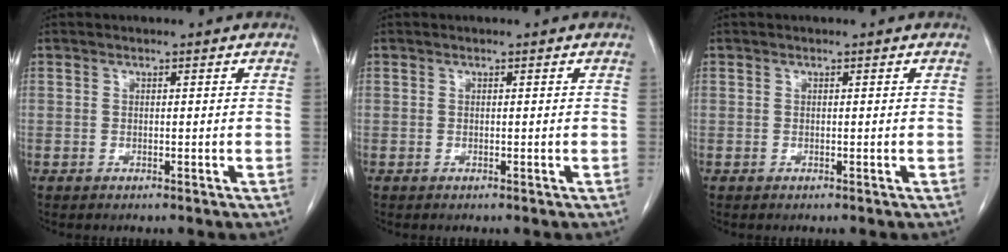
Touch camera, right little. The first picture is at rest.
{"total": 0.0}
{"total": 0.0}